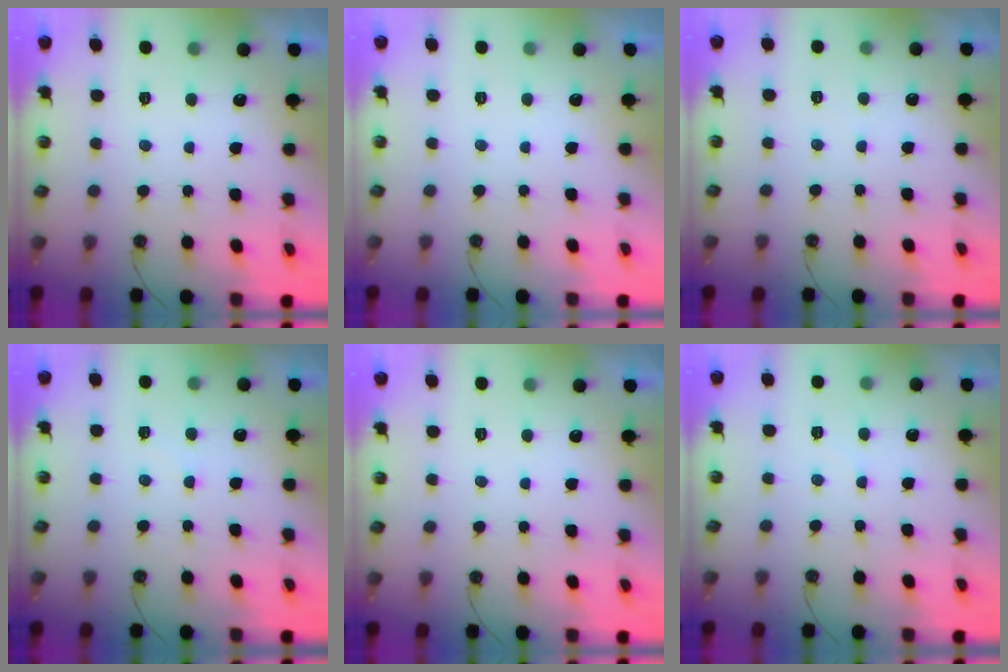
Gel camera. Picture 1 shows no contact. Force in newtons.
{"total": 0.0}
{"total": 1.4, "press": 1.3, "slide": 0.3}
{"total": 2.8, "press": 2.8, "slide": 0.4}
{"total": 0.0}
{"total": 2.5, "press": 2.5, "slide": 0.4}